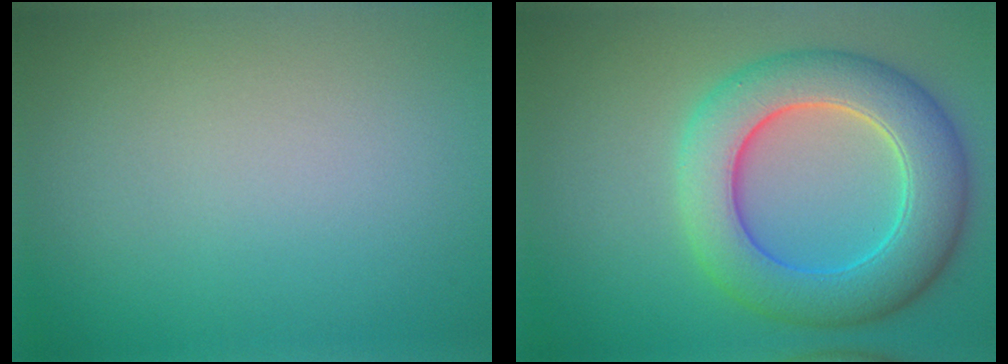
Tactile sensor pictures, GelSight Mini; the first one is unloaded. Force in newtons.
{"total": 8.4, "press": 8.4, "slide": 0.5}